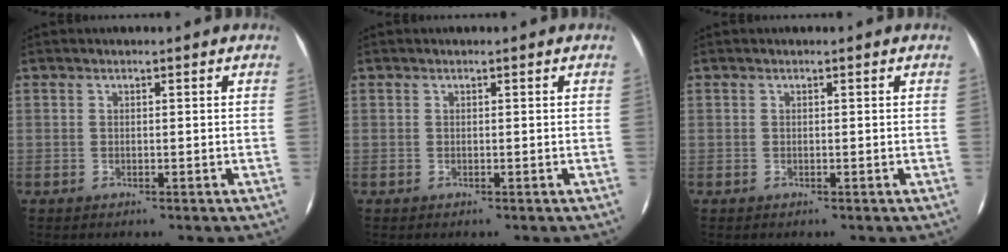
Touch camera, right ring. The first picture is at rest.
{"total": 0.0}
{"total": 0.0}